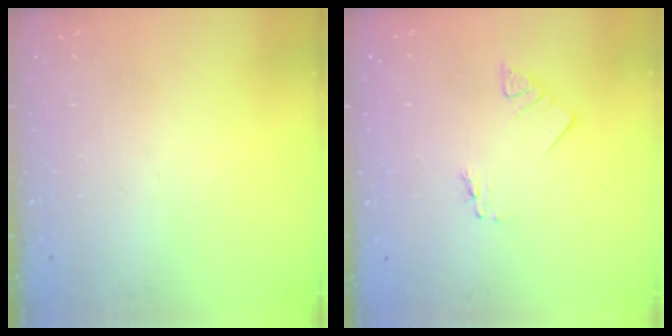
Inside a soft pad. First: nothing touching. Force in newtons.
{"total": 2.5, "press": 2.5, "slide": 0.2}